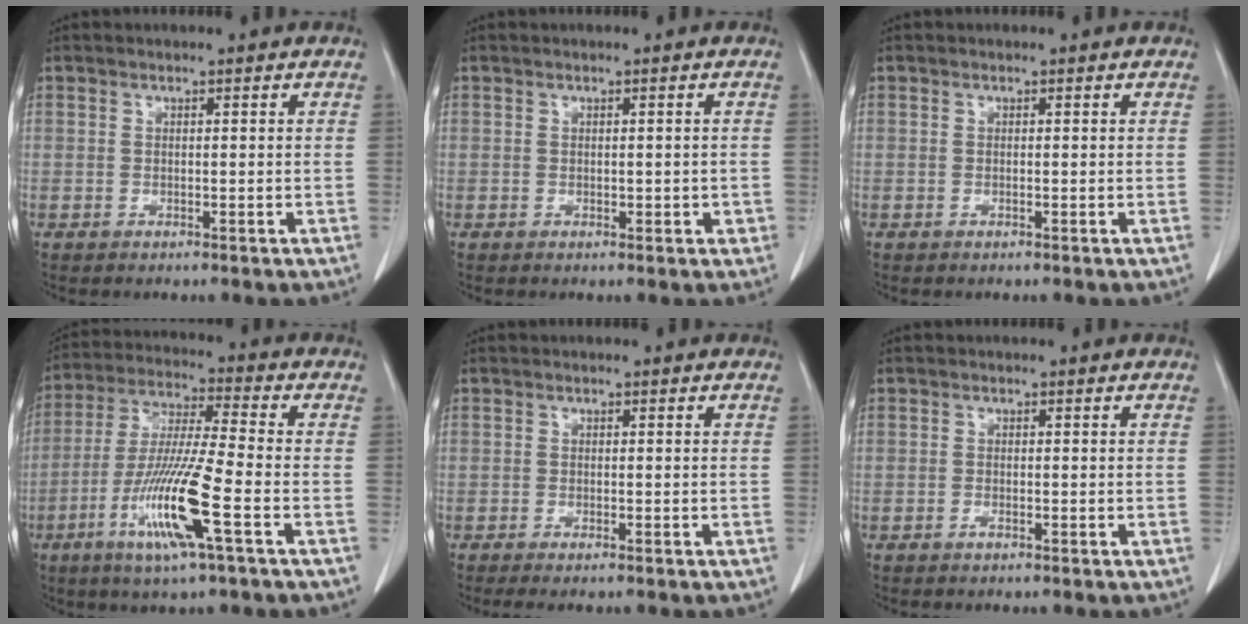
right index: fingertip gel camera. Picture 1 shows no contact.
{"total": 1.6, "force": [-0.3, 1.0, 1.2], "torque": [-0.012, 0.006, 0.001]}
{"total": 0.0}
{"total": 13.6, "force": [-5.3, -0.2, 12.6], "torque": [-0.256, -0.019, -0.103]}
{"total": 2.1, "force": [-1.7, 0.0, 1.2], "torque": [-0.015, -0.005, -0.025]}
{"total": 0.6, "force": [-0.5, 0.1, 0.4], "torque": [-0.007, 0.000, -0.009]}